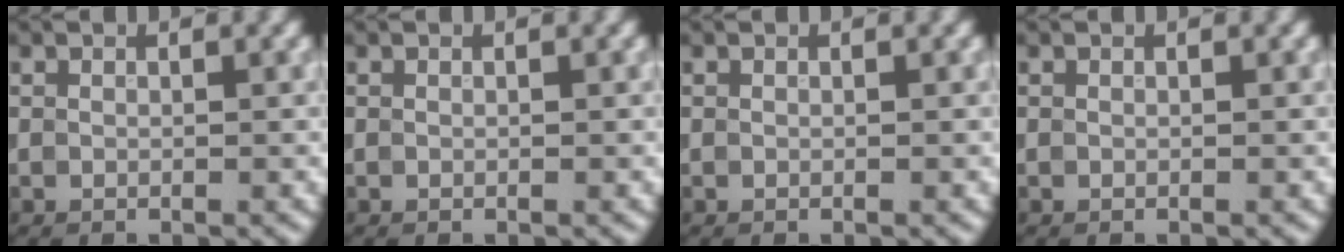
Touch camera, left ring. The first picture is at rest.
{"total": 0.0}
{"total": 0.0}
{"total": 0.0}